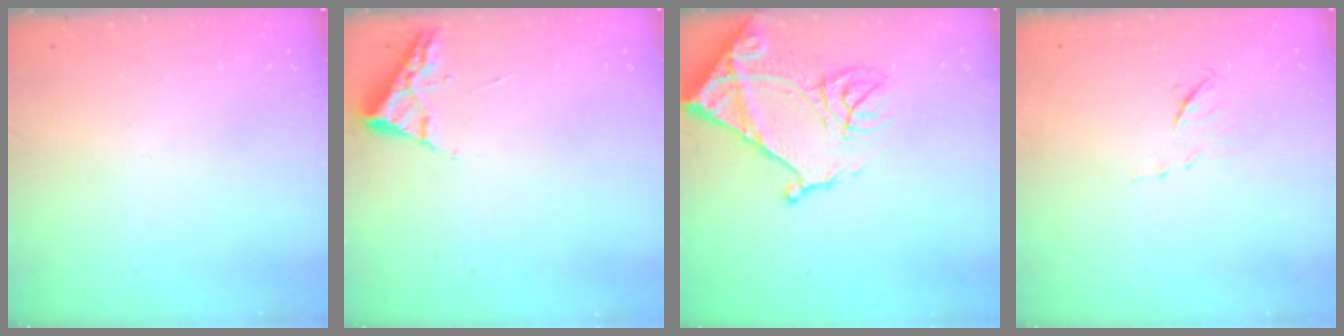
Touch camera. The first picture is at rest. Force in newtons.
{"total": 2.6, "press": 2.6, "slide": 0.3}
{"total": 17.7, "press": 17.6, "slide": 1.9}
{"total": 6.3, "press": 6.2, "slide": 0.6}